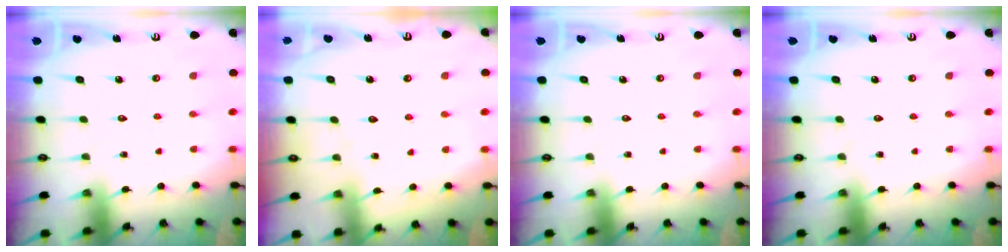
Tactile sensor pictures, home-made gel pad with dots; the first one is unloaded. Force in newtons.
{"total": 5.1, "press": 5.1, "slide": 0.6}
{"total": 0.0}
{"total": 0.0}